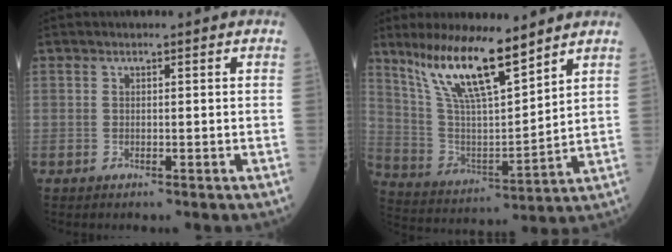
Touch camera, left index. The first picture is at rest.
{"total": 13.9, "force": [10.3, 2.1, 9.1], "torque": [-0.173, -0.003, 0.200]}